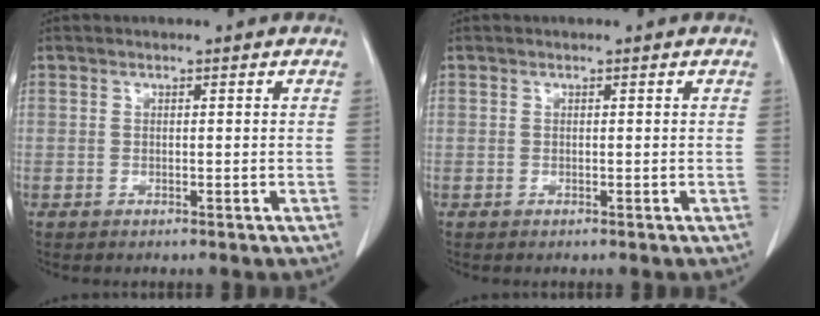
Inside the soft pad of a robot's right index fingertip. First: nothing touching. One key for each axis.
{"total": 0.0}